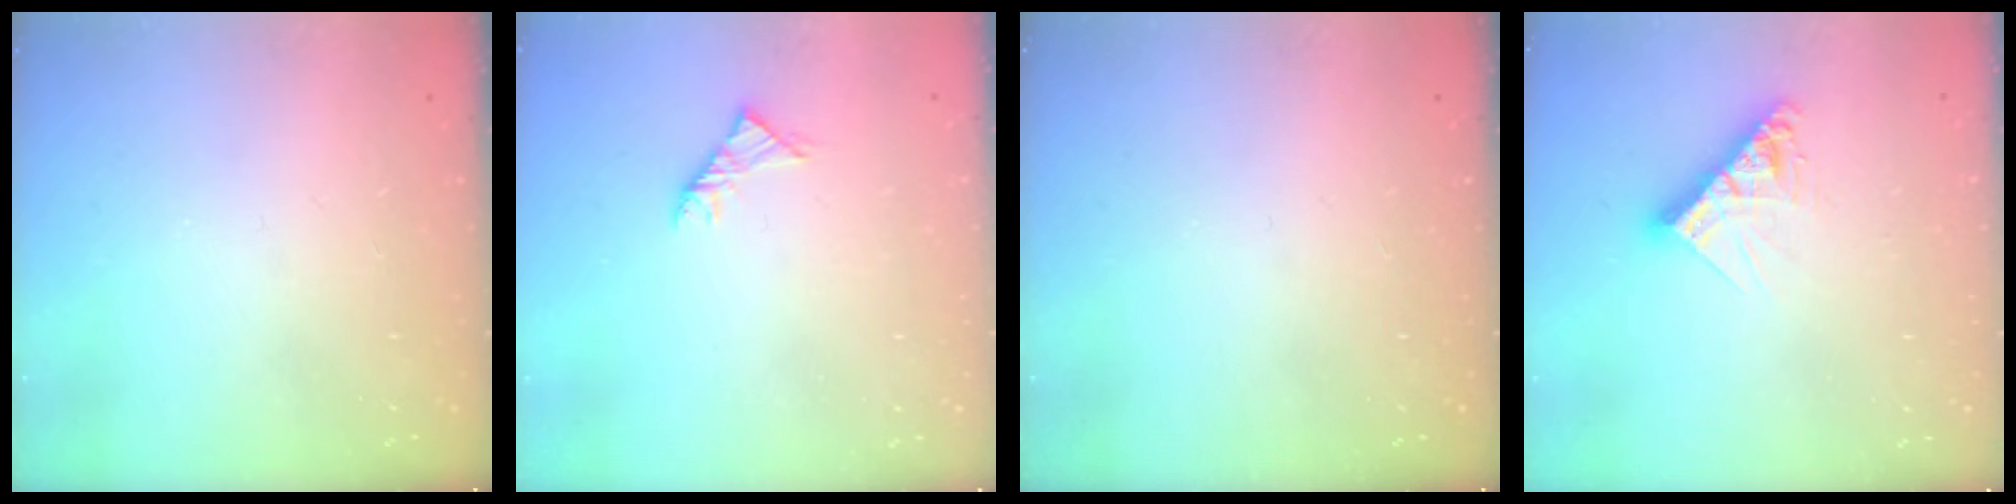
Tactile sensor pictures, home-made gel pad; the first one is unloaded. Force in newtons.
{"total": 2.9, "press": 2.8, "slide": 0.8}
{"total": 0.0}
{"total": 9.7, "press": 9.7, "slide": 0.8}